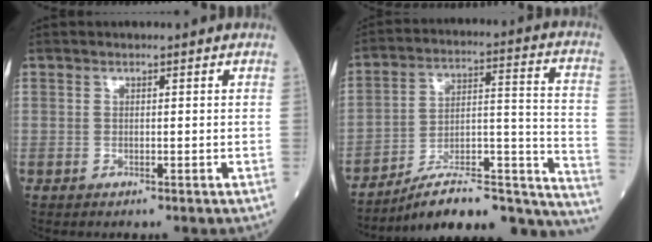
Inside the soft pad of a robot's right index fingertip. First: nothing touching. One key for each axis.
{"total": 23.1, "fx": -20.3, "fy": 4.1, "fz": 10.3, "tx": -0.076, "ty": 0.052, "tz": -0.295}